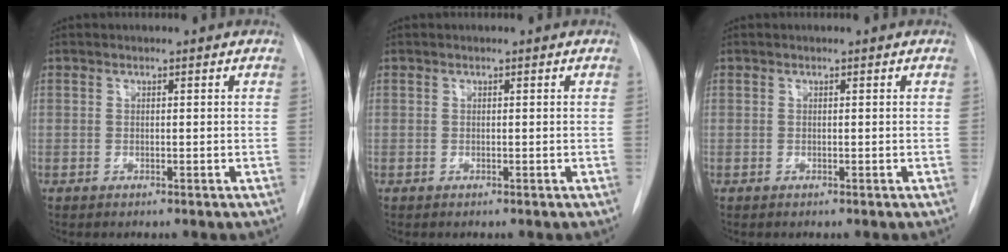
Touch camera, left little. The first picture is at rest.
{"total": 0.0}
{"total": 0.0}